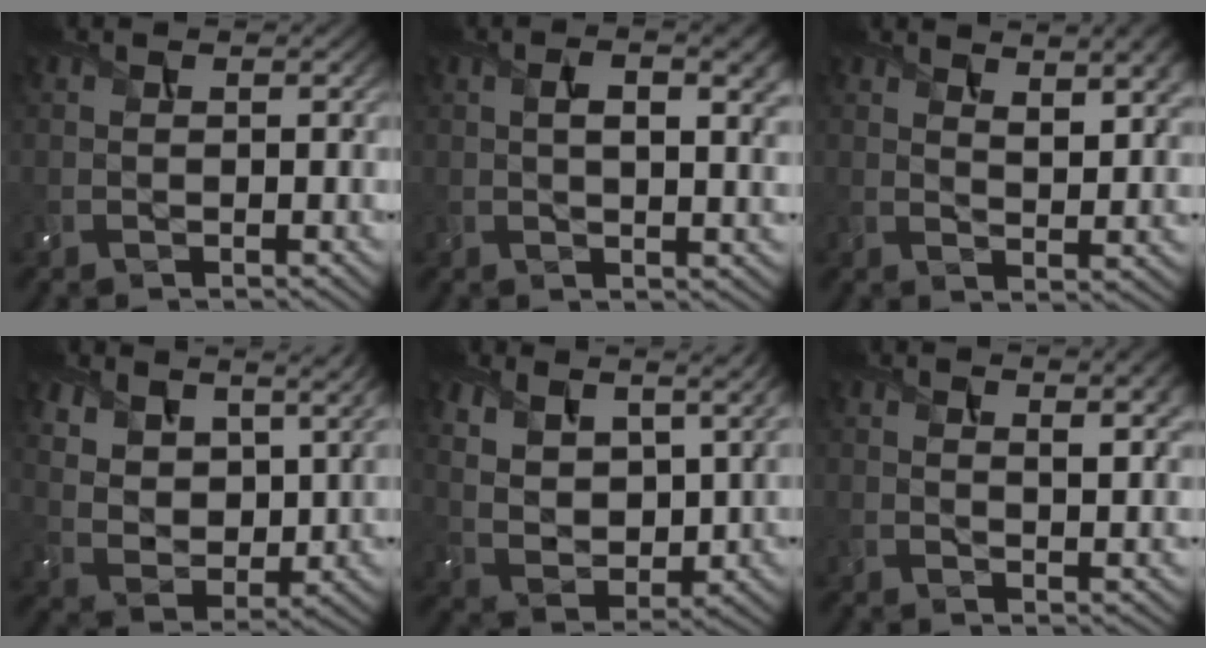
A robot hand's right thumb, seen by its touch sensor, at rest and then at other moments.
{"total": 6.2, "force": [1.7, 2.5, 5.3], "torque": [-0.087, 0.001, 0.029]}
{"total": 6.6, "force": [4.0, 2.3, 4.7], "torque": [-0.076, -0.002, 0.068]}
{"total": 11.6, "force": [8.2, 5.9, 5.9], "torque": [-0.154, -0.021, 0.143]}
{"total": 11.0, "force": [6.6, 5.6, 6.8], "torque": [-0.161, -0.004, 0.118]}
{"total": 4.8, "force": [2.6, 1.5, 3.8], "torque": [-0.057, 0.002, 0.046]}